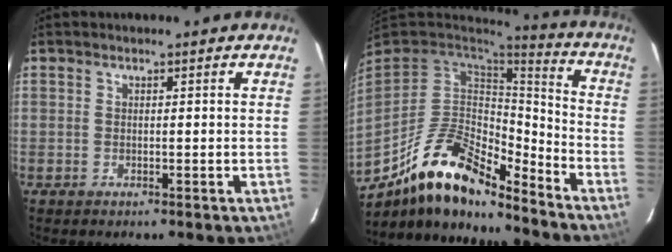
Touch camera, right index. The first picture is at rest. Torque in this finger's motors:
{"motor_torque": [0.94, -1.20, 0.71, 0.14]}